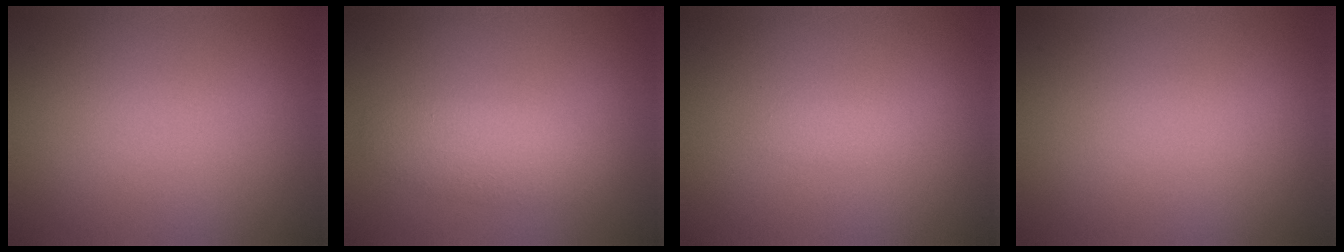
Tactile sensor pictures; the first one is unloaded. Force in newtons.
{"total": 2.8, "press": 2.8, "slide": 0.1}
{"total": 0.7, "press": 0.7, "slide": 0.0}
{"total": 0.0}